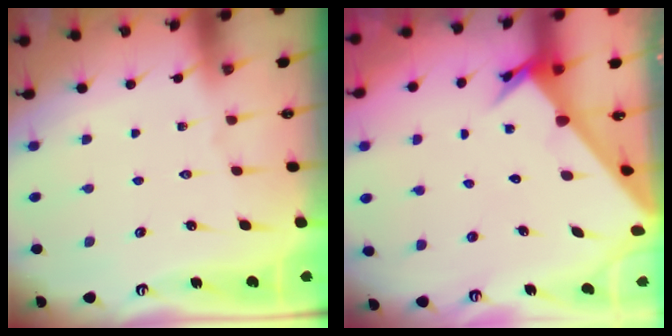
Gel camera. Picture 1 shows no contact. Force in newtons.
{"total": 2.4, "press": 2.4, "slide": 0.2}